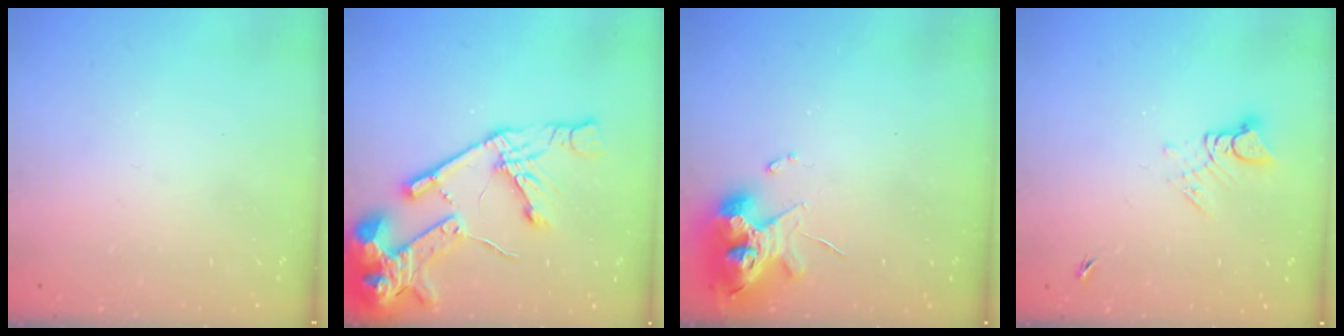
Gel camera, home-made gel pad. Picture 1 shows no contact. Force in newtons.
{"total": 19.9, "press": 19.8, "slide": 2.0}
{"total": 11.0, "press": 10.9, "slide": 0.8}
{"total": 3.6, "press": 3.6, "slide": 0.4}